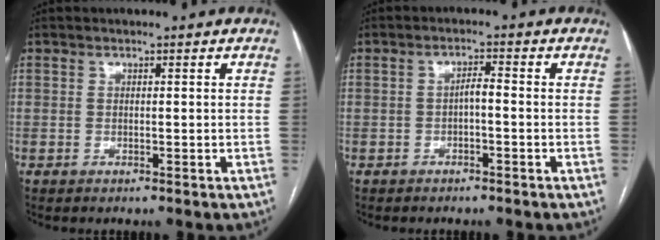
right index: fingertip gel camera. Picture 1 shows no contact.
{"total": 2.0, "force": [-0.6, 0.5, 1.9], "torque": [-0.030, 0.005, -0.011]}